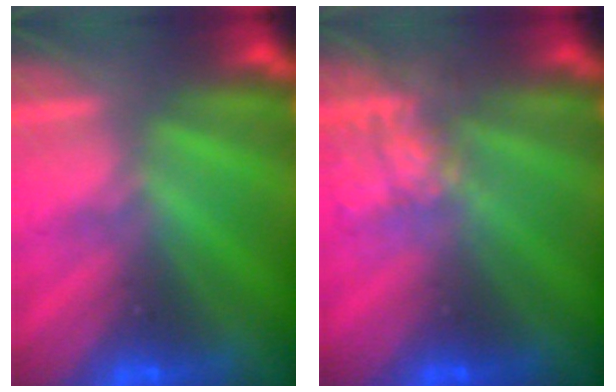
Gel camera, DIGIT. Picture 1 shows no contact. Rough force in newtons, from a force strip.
{"total": 3.6}